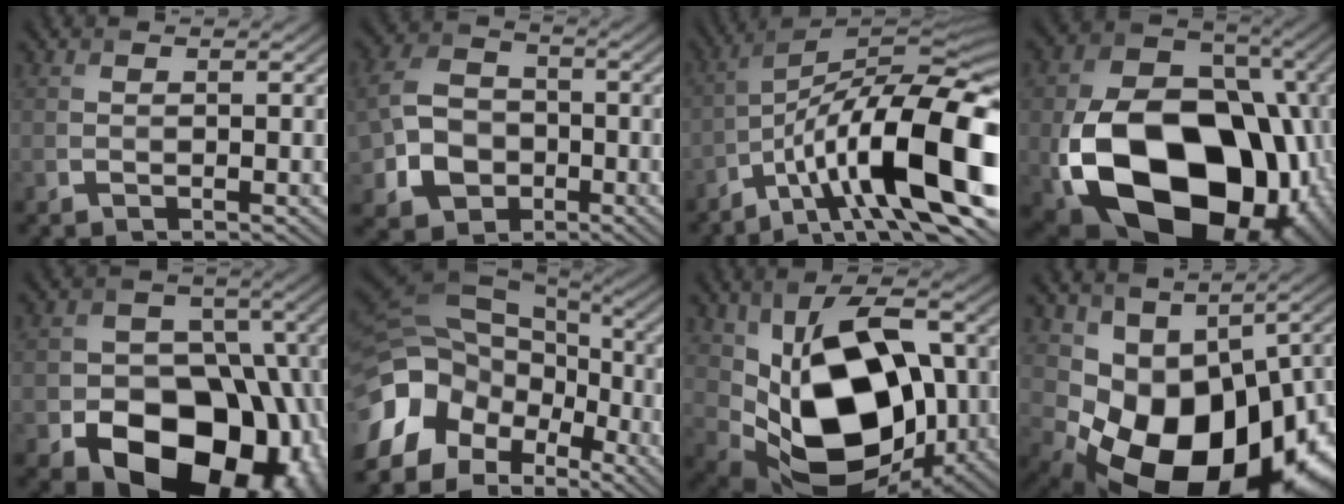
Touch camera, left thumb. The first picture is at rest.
{"total": 8.0, "force": [-2.2, 6.4, 4.2], "torque": [-0.107, -0.007, -0.050]}
{"total": 17.2, "force": [-7.0, 5.2, 14.8], "torque": [-0.244, 0.012, -0.129]}
{"total": 20.8, "force": [-5.6, 15.0, 13.4], "torque": [-0.264, -0.056, -0.068]}
{"total": 19.9, "force": [-8.7, 15.2, 9.5], "torque": [-0.106, -0.046, -0.151]}
{"total": 17.4, "force": [-6.9, 12.6, 9.8], "torque": [-0.259, -0.029, -0.105]}
{"total": 15.7, "force": [0.4, 10.0, 12.1], "torque": [-0.213, -0.034, 0.022]}
{"total": 16.5, "force": [-3.5, 11.0, 11.9], "torque": [-0.162, -0.046, -0.026]}